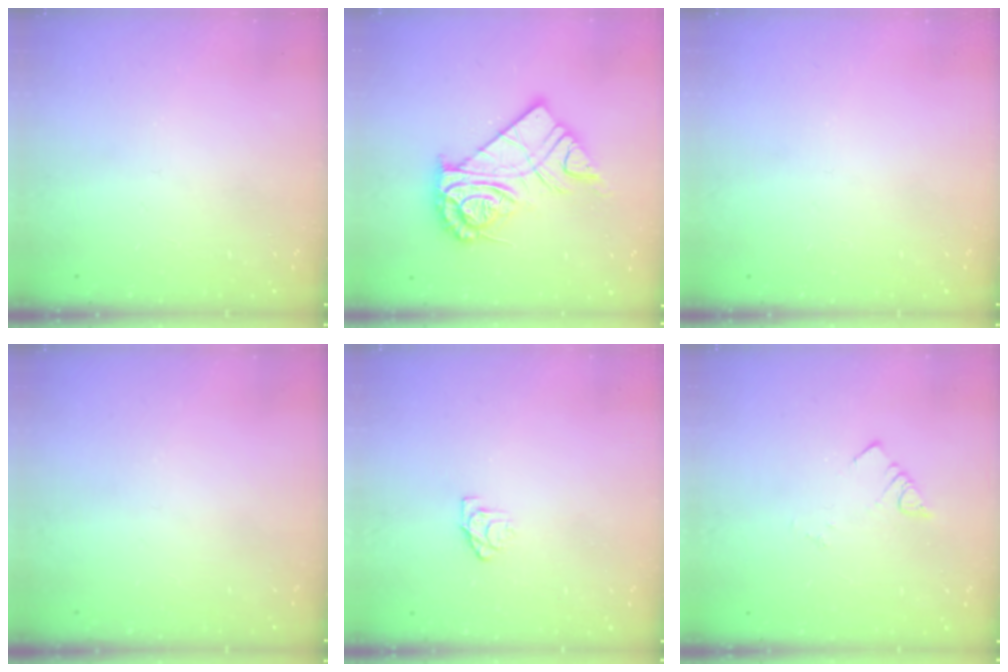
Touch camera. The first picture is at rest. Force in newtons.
{"total": 15.9, "press": 15.9, "slide": 1.3}
{"total": 0.0}
{"total": 0.0}
{"total": 4.5, "press": 4.5, "slide": 0.3}
{"total": 1.9, "press": 1.9, "slide": 0.1}